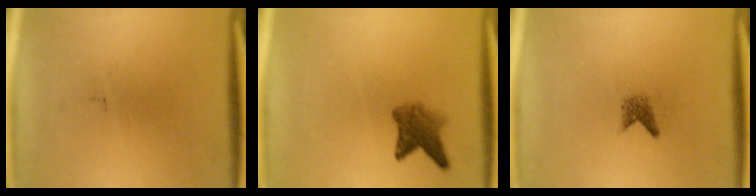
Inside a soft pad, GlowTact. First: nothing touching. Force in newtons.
{"total": 3.8}
{"total": 1.5}